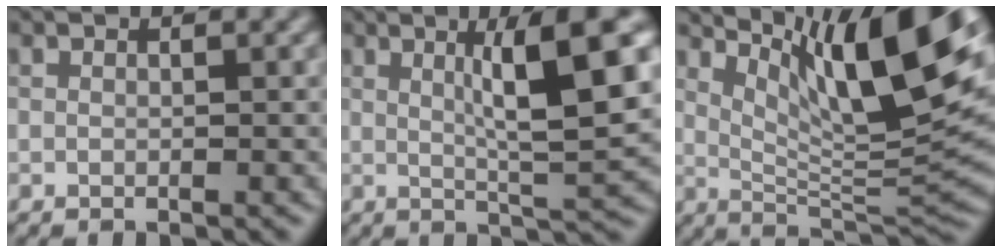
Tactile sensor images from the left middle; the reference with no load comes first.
{"total": 8.0, "force": [2.1, 1.3, 7.6], "torque": [-0.106, 0.004, 0.034]}
{"total": 12.5, "force": [6.0, 2.4, 10.6], "torque": [-0.164, 0.002, 0.110]}